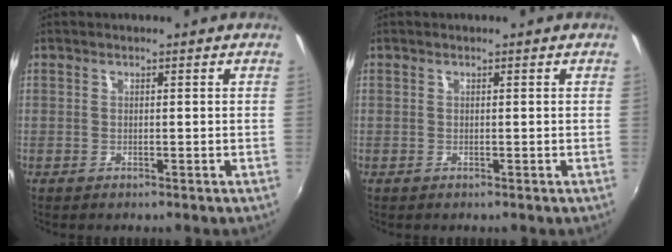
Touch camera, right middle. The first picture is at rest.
{"total": 0.0}